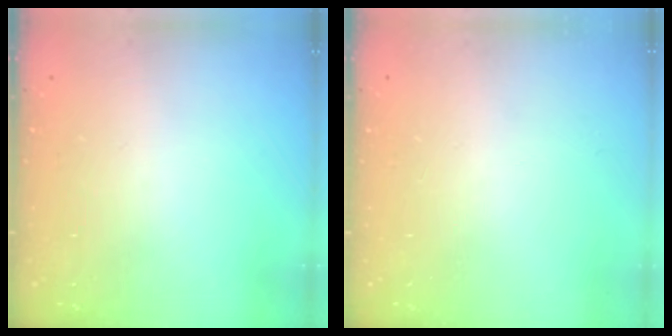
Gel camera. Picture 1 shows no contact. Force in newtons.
{"total": 0.0}